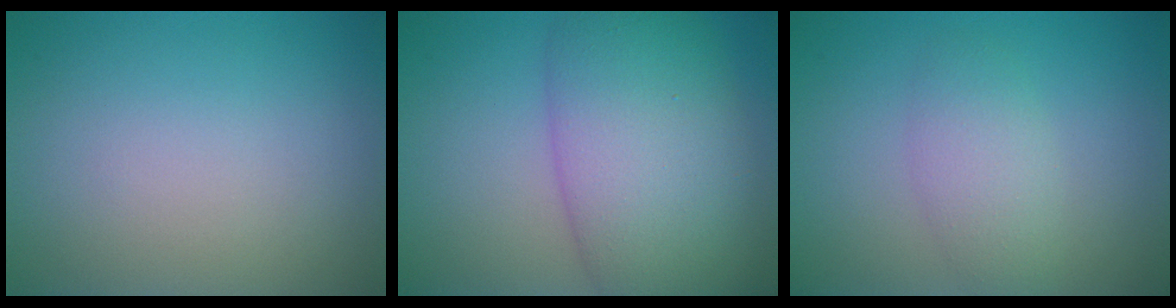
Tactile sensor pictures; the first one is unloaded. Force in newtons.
{"total": 10.3, "press": 10.3, "slide": 0.5}
{"total": 2.9, "press": 2.9, "slide": 0.1}